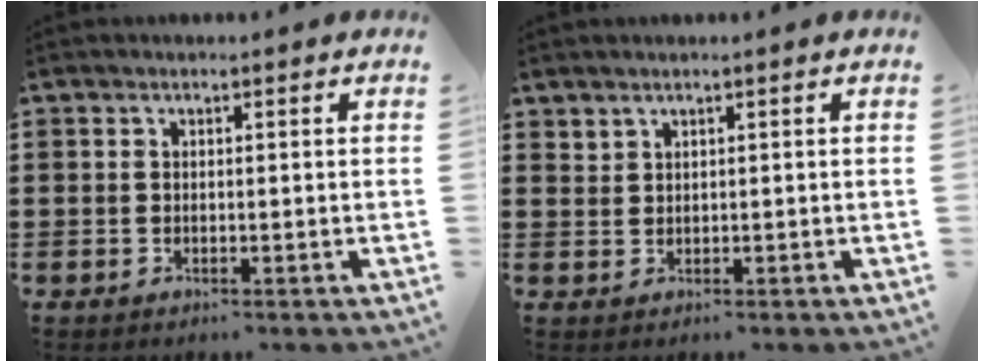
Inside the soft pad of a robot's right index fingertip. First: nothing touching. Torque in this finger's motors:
{"motor_torque": [0.67, 0.73, -0.06, -0.05]}